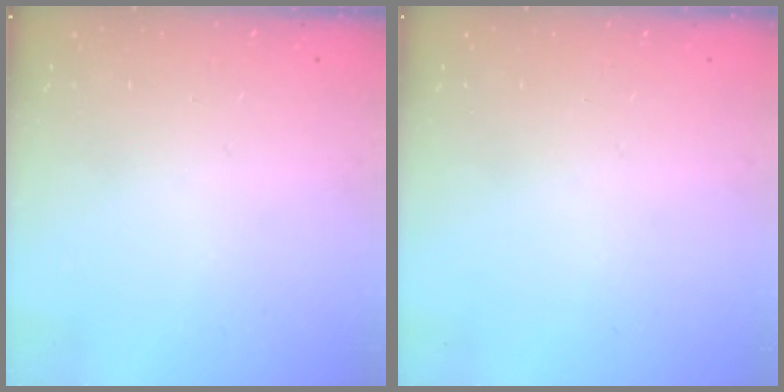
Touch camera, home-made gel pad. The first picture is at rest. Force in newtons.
{"total": 0.0}